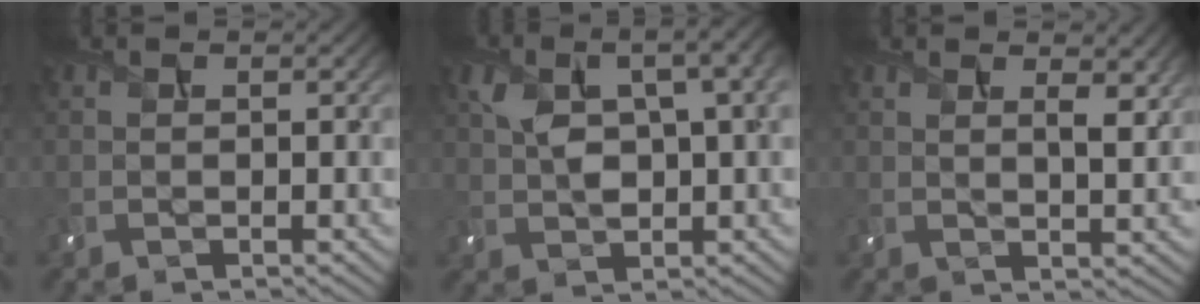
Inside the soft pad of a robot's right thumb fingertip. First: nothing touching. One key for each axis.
{"total": 8.6, "fx": 2.4, "fy": 4.1, "fz": 7.2, "tx": -0.148, "ty": 0.009, "tz": 0.044}
{"total": 3.6, "fx": 2.1, "fy": 1.0, "fz": 2.8, "tx": -0.055, "ty": -0.002, "tz": 0.038}